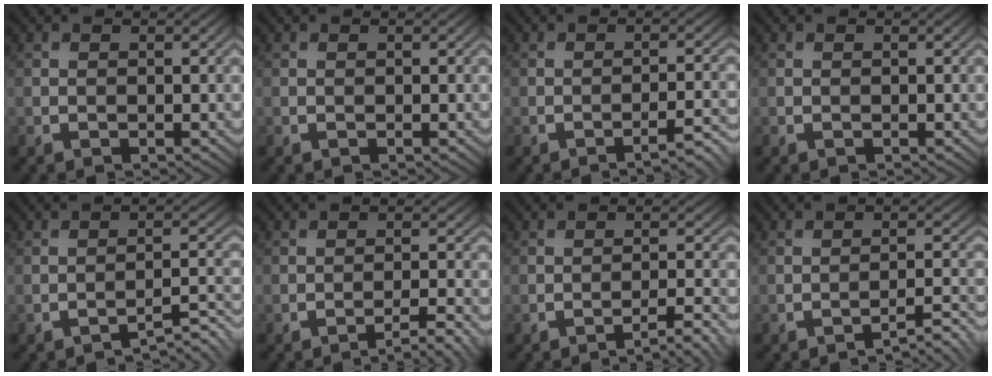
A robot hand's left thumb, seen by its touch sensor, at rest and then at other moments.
{"total": 0.0}
{"total": 2.8, "force": [-2.4, -0.6, 1.2], "torque": [-0.018, 0.011, -0.034]}
{"total": 0.0}
{"total": 3.2, "force": [-3.1, -0.4, 1.0], "torque": [-0.008, 0.013, -0.043]}
{"total": 2.9, "force": [-2.4, -0.4, 1.5], "torque": [-0.024, 0.007, -0.035]}
{"total": 2.7, "force": [-2.4, -0.6, 1.2], "torque": [-0.019, 0.010, -0.035]}
{"total": 3.0, "force": [-2.8, -0.6, 0.8], "torque": [-0.010, 0.016, -0.038]}